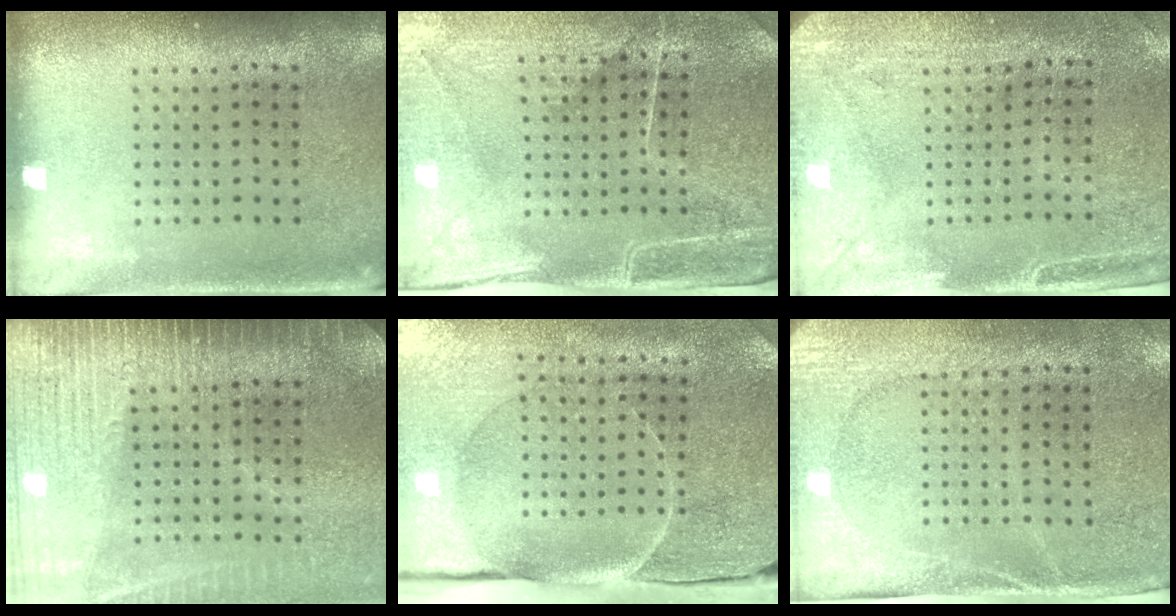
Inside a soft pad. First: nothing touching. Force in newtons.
{"total": 4.4, "press": 3.8, "slide": 2.2}
{"total": 3.0, "press": 2.4, "slide": 1.7}
{"total": 3.5, "press": 3.0, "slide": 1.7}
{"total": 4.0, "press": 3.6, "slide": 1.7}
{"total": 2.7, "press": 2.3, "slide": 1.4}